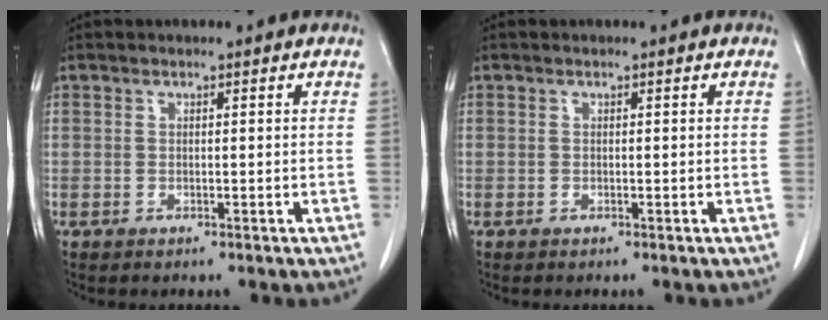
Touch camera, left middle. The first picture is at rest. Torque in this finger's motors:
{"motor_torque": [0.00, 0.00, 0.00, 0.00]}